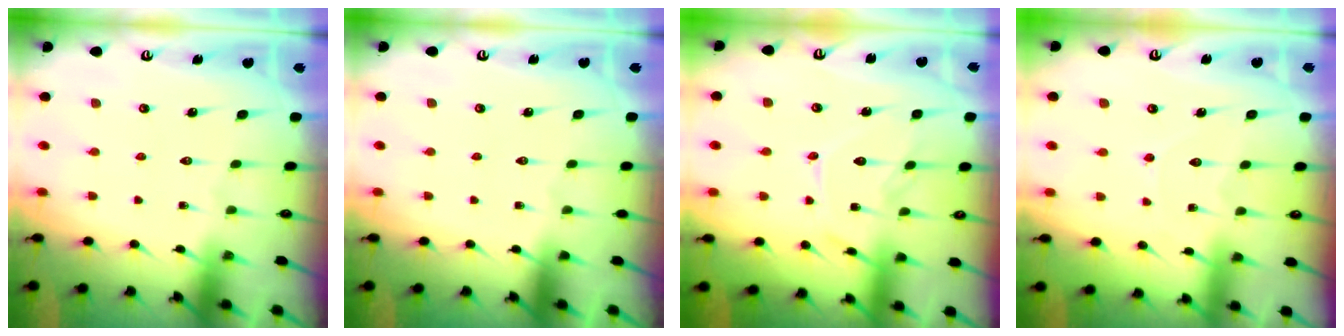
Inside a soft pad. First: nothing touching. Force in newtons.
{"total": 0.0}
{"total": 11.5, "press": 11.4, "slide": 0.3}
{"total": 4.0, "press": 4.0, "slide": 0.4}